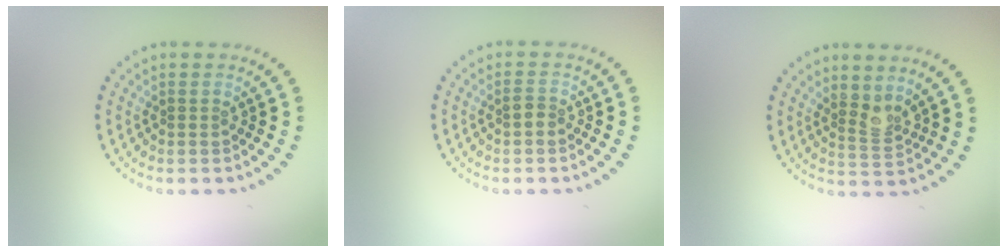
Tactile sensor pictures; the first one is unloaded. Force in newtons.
{"total": 1.1, "press": 1.0, "slide": 0.2}
{"total": 2.0, "press": 1.6, "slide": 1.2}